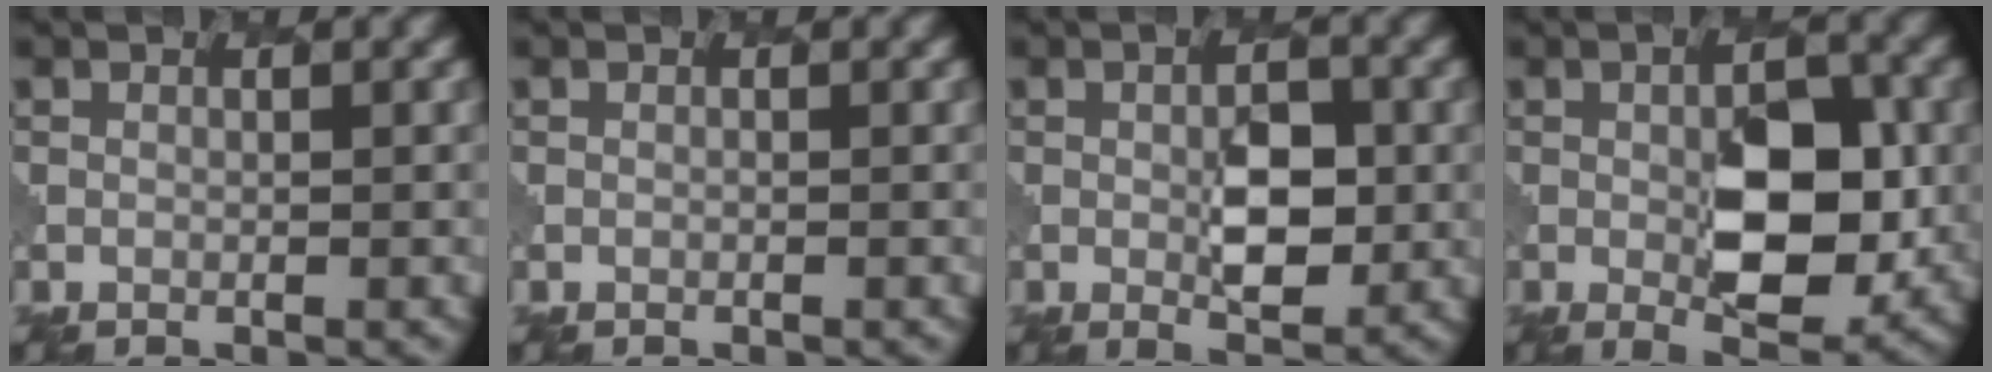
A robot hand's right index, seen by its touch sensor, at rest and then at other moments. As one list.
[{"total": 0.0}, {"total": 3.8, "force": [0.0, 1.8, 3.4], "torque": [-0.051, -0.002, 0.002]}, {"total": 7.2, "force": [-0.5, 3.1, 6.5], "torque": [-0.093, -0.003, -0.003]}]